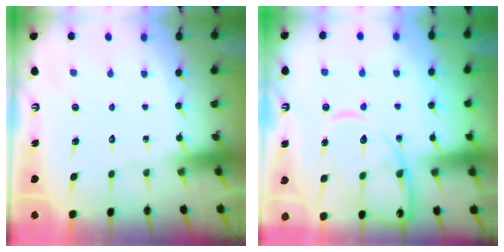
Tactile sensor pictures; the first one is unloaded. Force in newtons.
{"total": 13.3, "press": 13.3, "slide": 1.3}